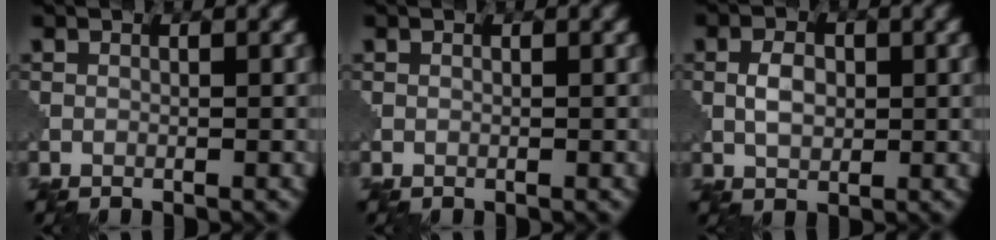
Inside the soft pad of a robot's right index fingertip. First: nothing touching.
{"total": 0.0}
{"total": 2.3, "force": [0.4, 1.6, 1.7], "torque": [-0.030, 0.000, 0.006]}